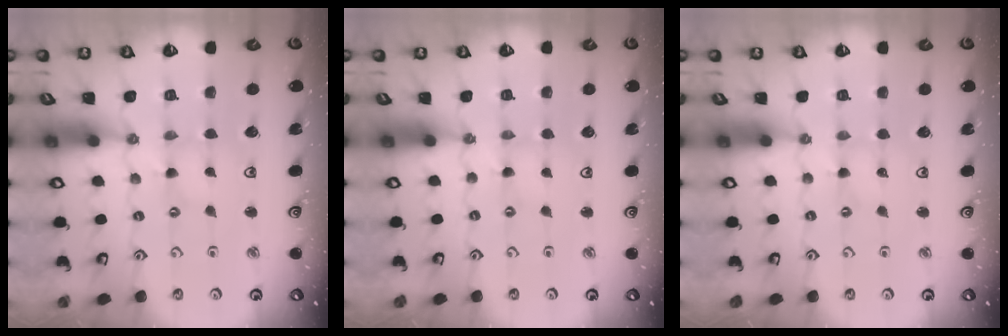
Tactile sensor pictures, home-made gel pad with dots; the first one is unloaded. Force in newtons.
{"total": 0.0}
{"total": 0.0}